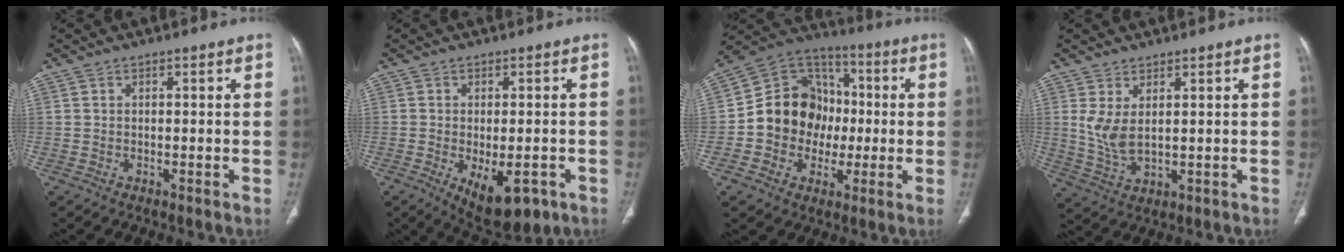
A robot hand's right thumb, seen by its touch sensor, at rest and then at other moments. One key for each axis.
{"total": 10.5, "fx": -4.4, "fy": 5.0, "fz": 8.2, "tx": -0.109, "ty": -0.002, "tz": -0.049}
{"total": 16.4, "fx": -1.3, "fy": 14.2, "fz": 8.1, "tx": -0.084, "ty": 0.034, "tz": -0.026}
{"total": 5.6, "fx": 1.7, "fy": 2.3, "fz": 4.8, "tx": -0.105, "ty": -0.016, "tz": 0.047}